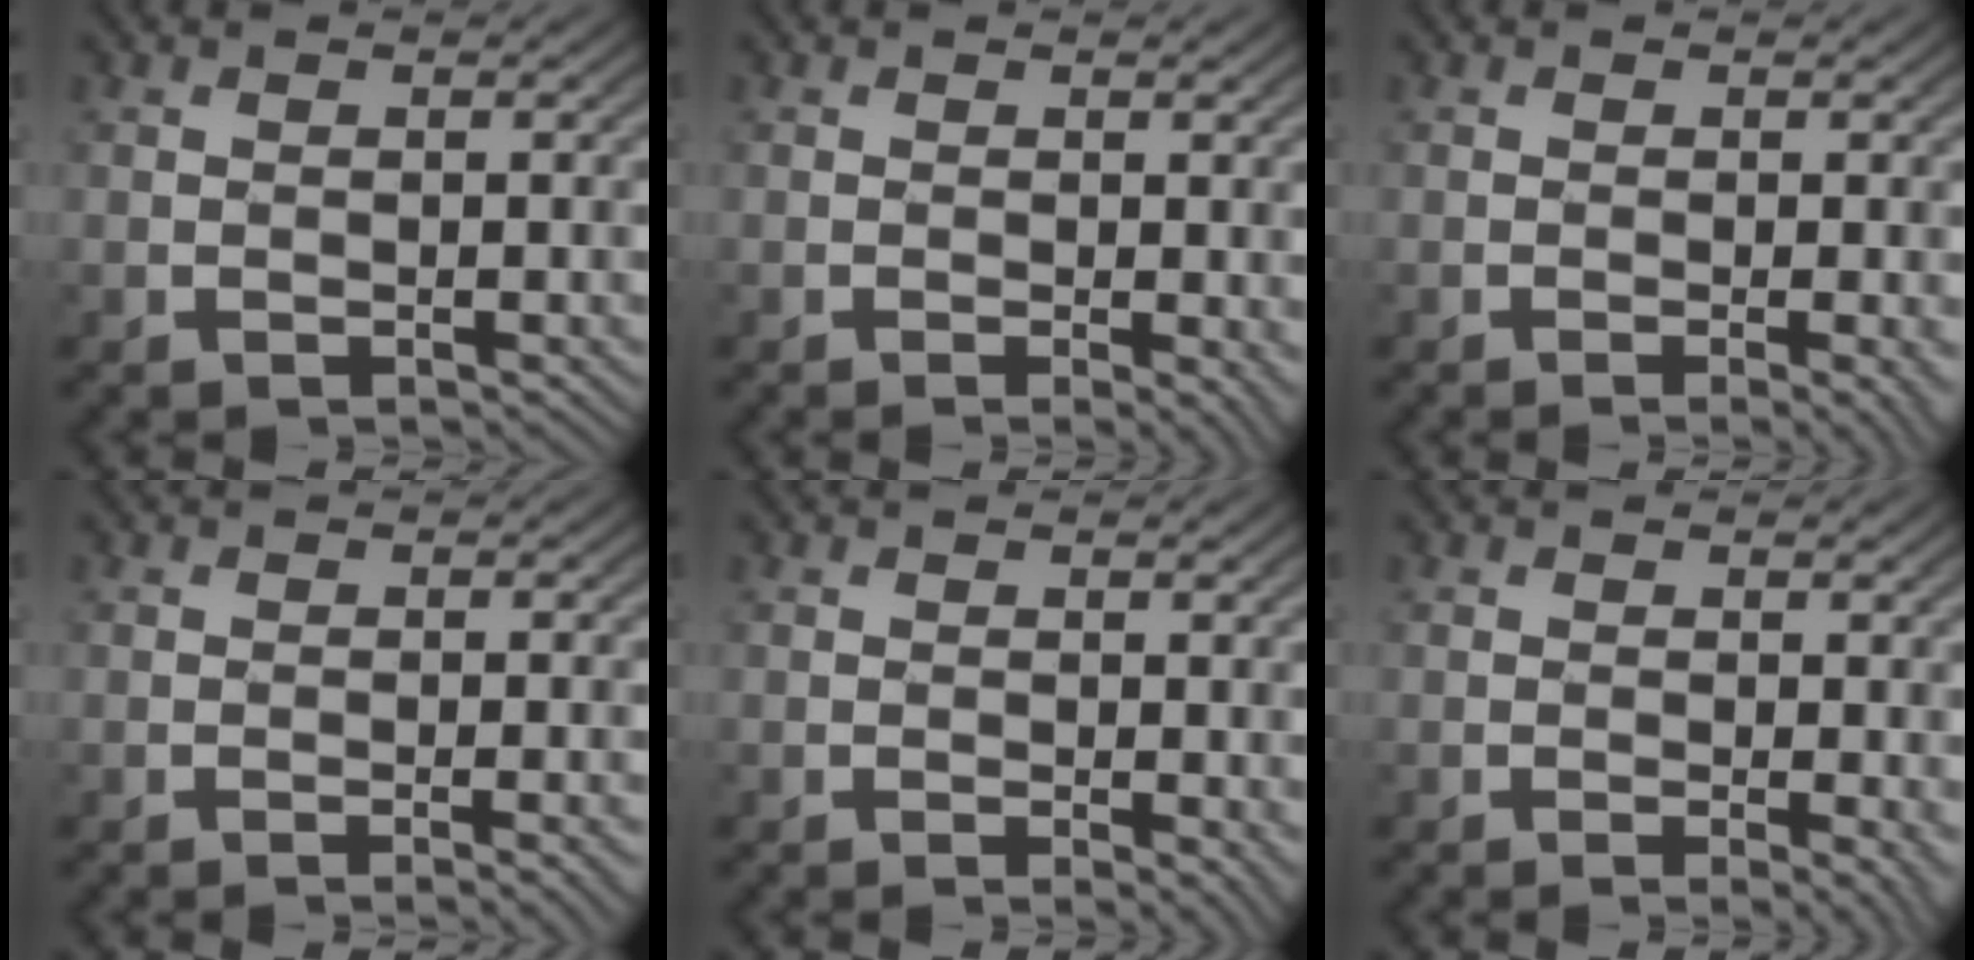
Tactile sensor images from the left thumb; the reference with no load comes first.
{"total": 1.5, "force": [-0.1, 0.2, 1.5], "torque": [-0.021, -0.003, -0.004]}
{"total": 2.4, "force": [-0.6, 0.4, 2.3], "torque": [-0.029, 0.004, -0.014]}
{"total": 2.5, "force": [-1.0, 0.4, 2.2], "torque": [-0.026, 0.008, -0.019]}
{"total": 1.2, "force": [0.0, 0.2, 1.2], "torque": [-0.017, -0.004, 0.000]}
{"total": 1.9, "force": [-0.2, 0.3, 1.9], "torque": [-0.026, -0.002, -0.007]}